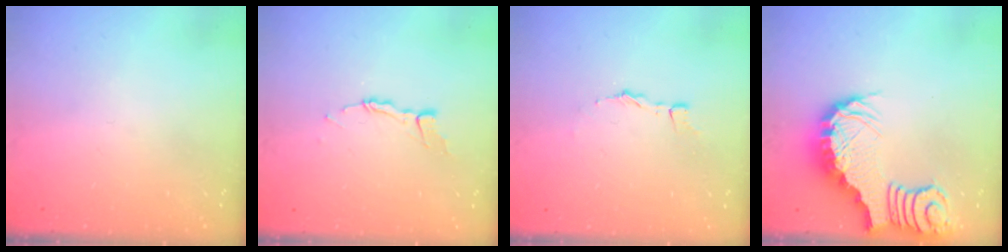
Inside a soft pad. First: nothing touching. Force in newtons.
{"total": 3.9, "press": 3.9, "slide": 0.2}
{"total": 2.6, "press": 2.6, "slide": 0.2}
{"total": 3.0, "press": 2.9, "slide": 0.7}